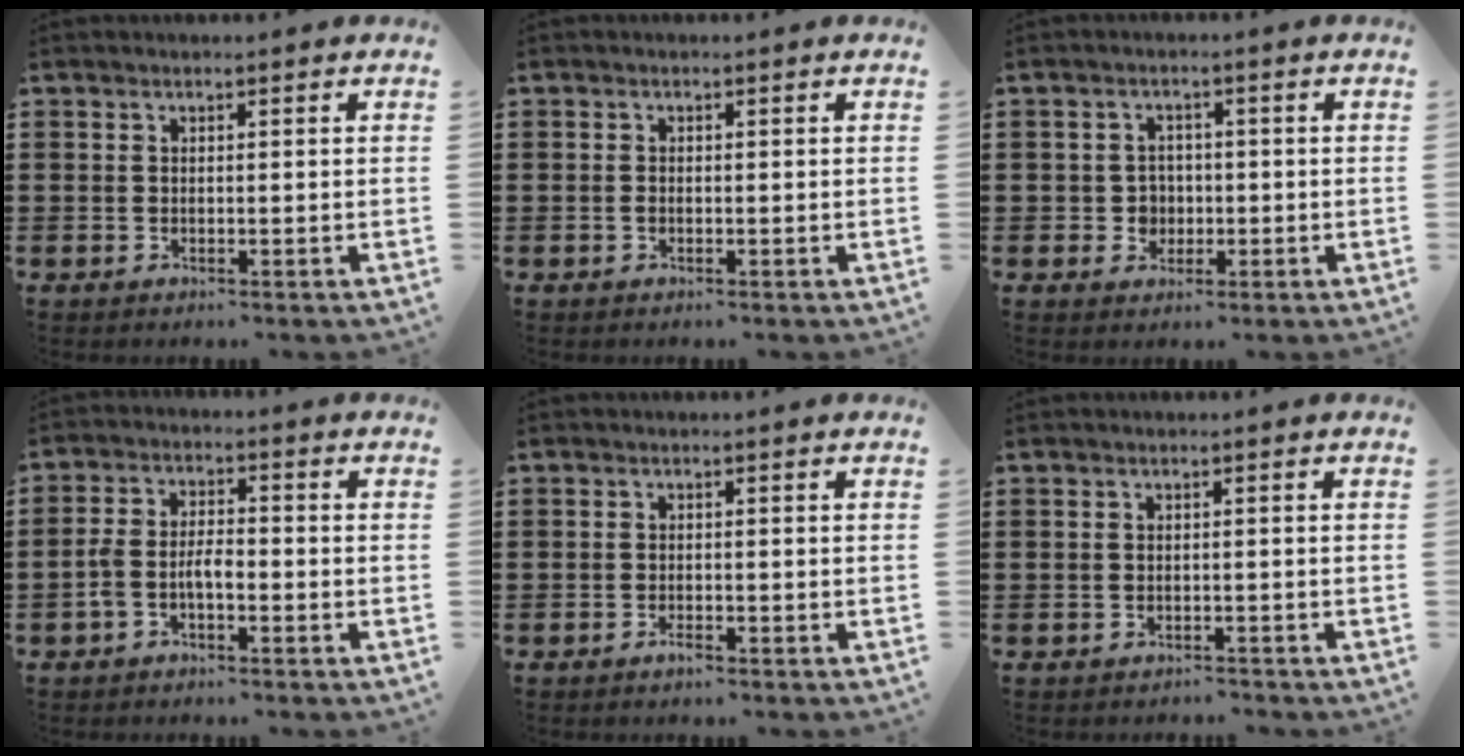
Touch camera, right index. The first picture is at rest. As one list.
[{"total": 0.5, "force": [-0.2, 0.3, 0.4], "torque": [-0.009, -0.001, -0.003]}, {"total": 2.8, "force": [-0.5, 2.7, 0.7], "torque": [-0.022, 0.007, -0.013]}, {"total": 4.2, "force": [-1.8, 1.9, 3.3], "torque": [-0.079, 0.002, -0.041]}, {"total": 1.1, "force": [-0.9, 0.4, 0.5], "torque": [-0.012, -0.005, -0.016]}, {"total": 0.9, "force": [-0.9, 0.2, -0.1], "torque": [-0.003, 0.002, -0.021]}]